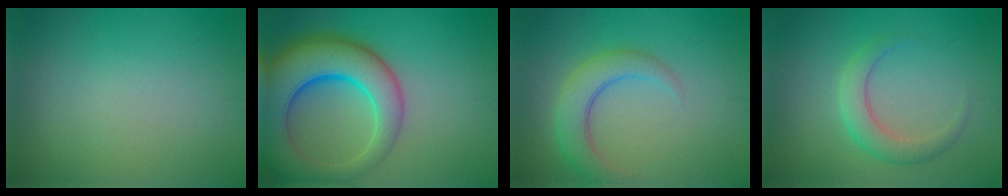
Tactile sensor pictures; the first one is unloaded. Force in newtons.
{"total": 10.9, "press": 10.9, "slide": 0.6}
{"total": 4.1, "press": 4.1, "slide": 0.3}
{"total": 2.8, "press": 2.8, "slide": 0.2}